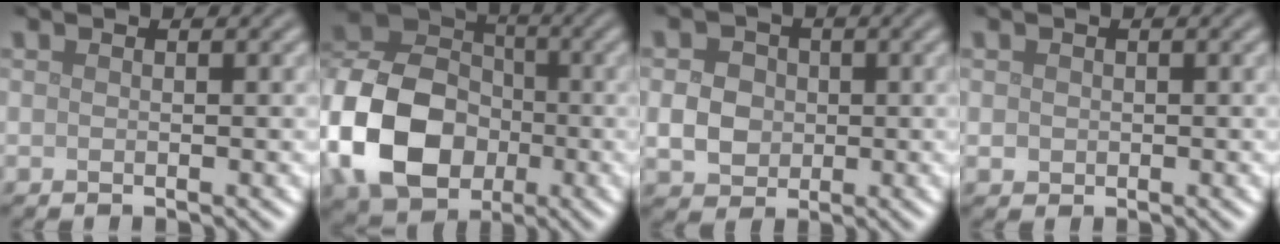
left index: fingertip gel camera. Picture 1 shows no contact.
{"total": 12.1, "force": [-3.3, 9.1, 7.3], "torque": [-0.154, -0.002, -0.078]}
{"total": 3.3, "force": [-0.1, 2.8, 1.7], "torque": [-0.032, -0.001, -0.004]}
{"total": 0.8, "force": [0.1, 0.8, 0.2], "torque": [-0.001, -0.001, 0.000]}